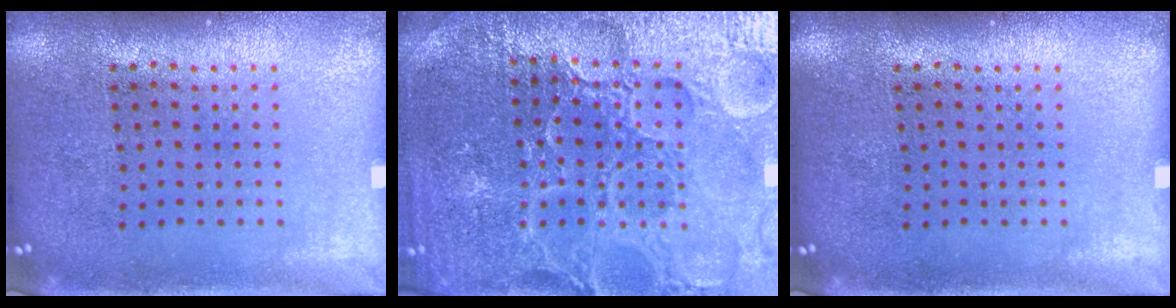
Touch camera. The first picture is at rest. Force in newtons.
{"total": 5.1, "press": 4.8, "slide": 1.8}
{"total": 0.0}